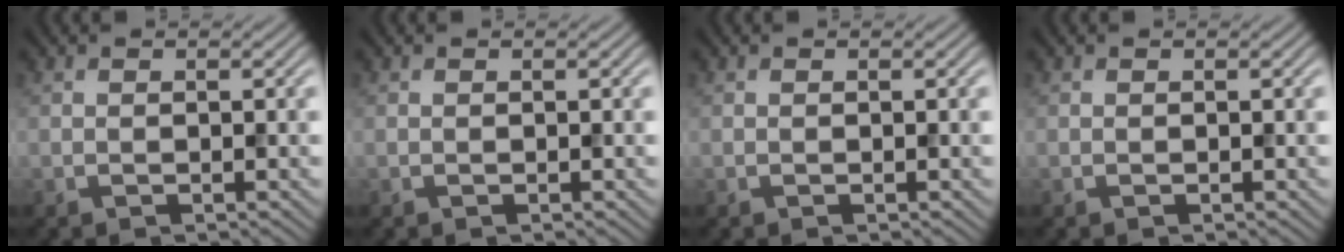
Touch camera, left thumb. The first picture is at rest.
{"total": 0.0}
{"total": 0.0}
{"total": 0.0}